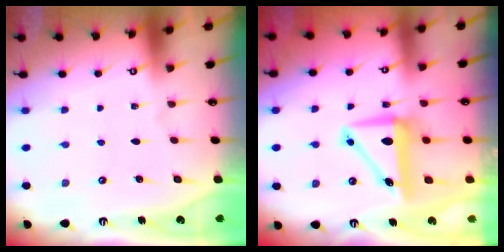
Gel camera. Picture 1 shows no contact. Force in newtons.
{"total": 8.5, "press": 8.2, "slide": 1.9}